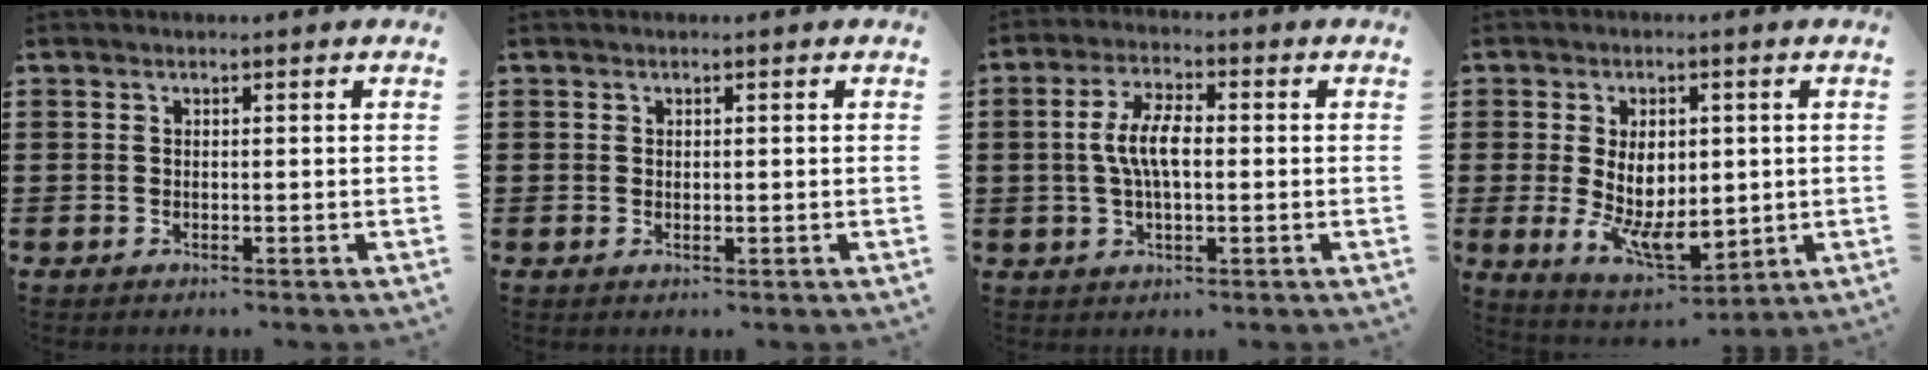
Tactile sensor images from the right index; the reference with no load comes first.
{"total": 0.0}
{"total": 6.7, "force": [-0.1, 2.6, 6.2], "torque": [-0.134, 0.001, -0.009]}
{"total": 8.2, "force": [-0.2, 5.1, 6.4], "torque": [-0.125, 0.002, -0.007]}